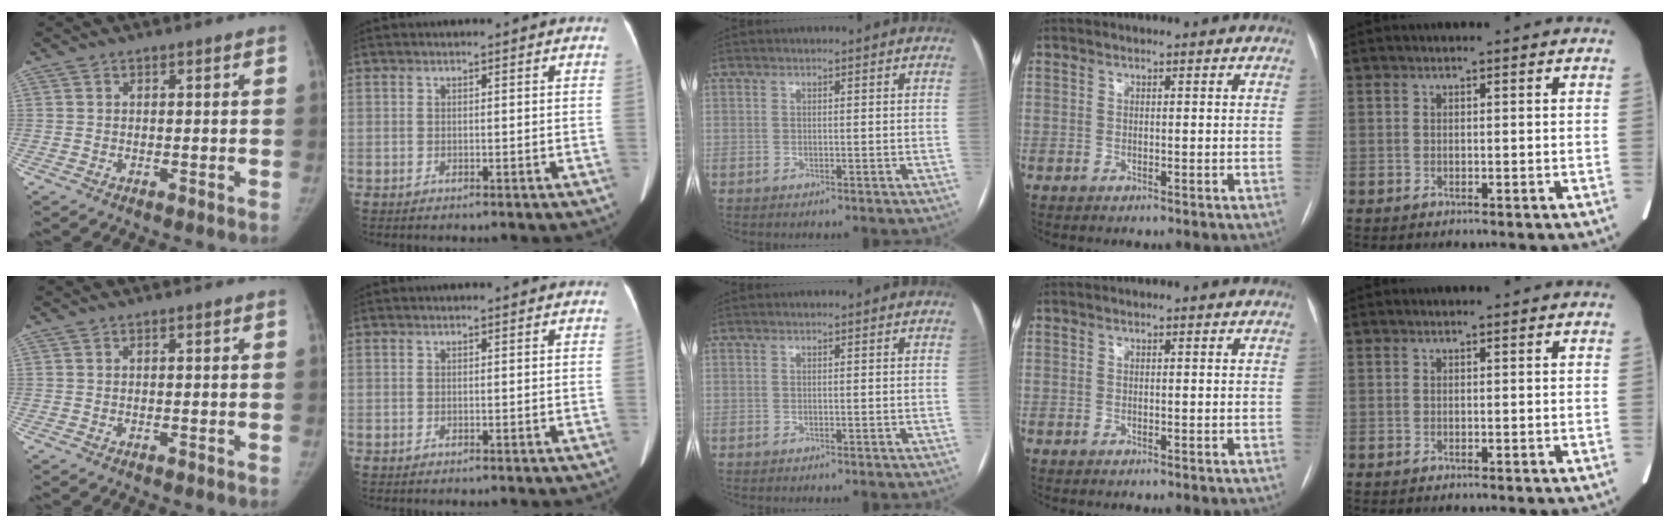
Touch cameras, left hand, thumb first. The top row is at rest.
{}